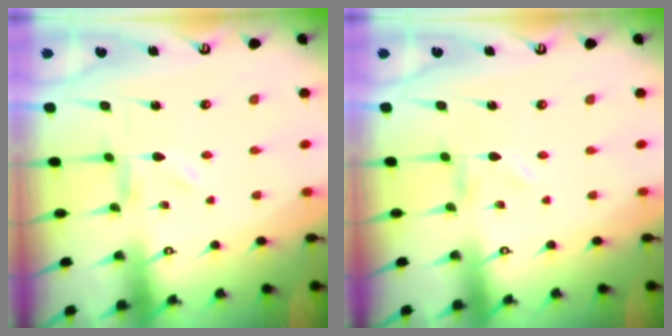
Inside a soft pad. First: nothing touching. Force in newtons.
{"total": 0.0}